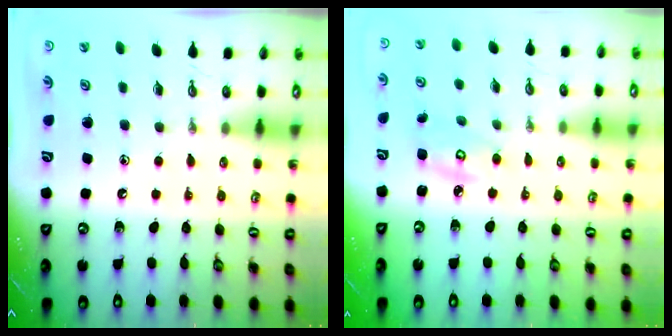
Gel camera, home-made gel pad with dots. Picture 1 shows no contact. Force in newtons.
{"total": 4.1, "press": 4.1, "slide": 0.3}